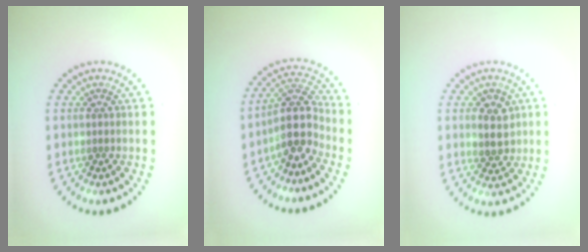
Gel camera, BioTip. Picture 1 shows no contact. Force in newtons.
{"total": 4.0, "press": 3.4, "slide": 2.2}
{"total": 2.9, "press": 2.8, "slide": 0.8}